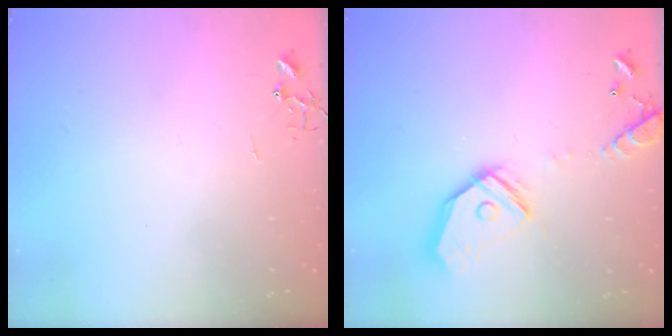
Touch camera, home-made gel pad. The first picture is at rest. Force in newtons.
{"total": 16.6, "press": 16.4, "slide": 2.8}